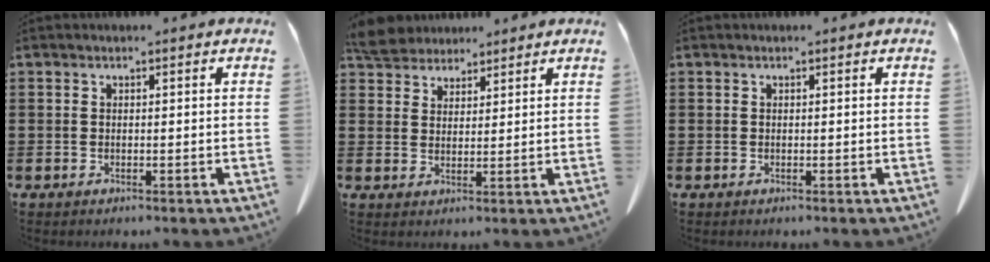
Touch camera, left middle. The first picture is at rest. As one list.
[{"total": 5.1, "force": [4.7, 1.7, 1.0], "torque": [-0.039, -0.007, 0.091]}, {"total": 0.0}]